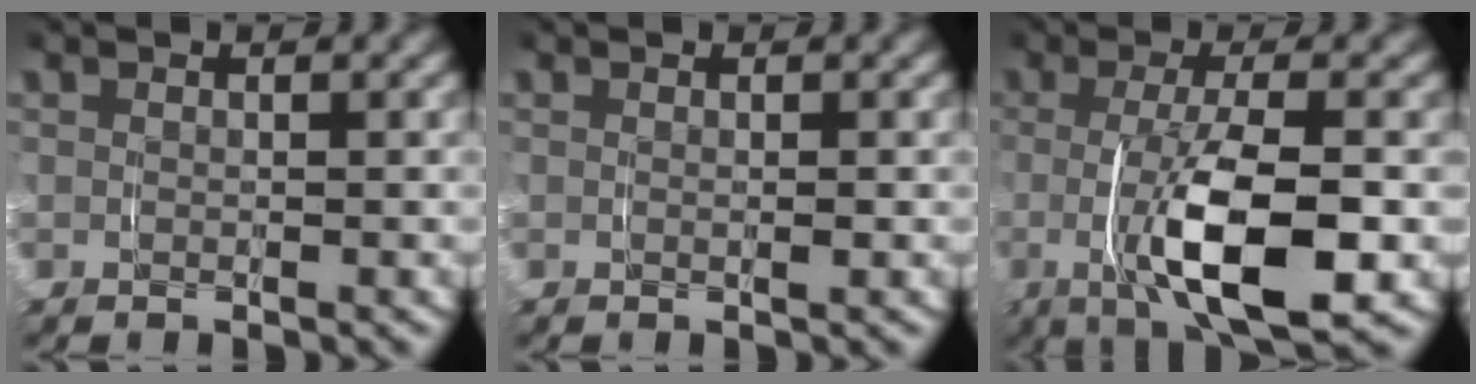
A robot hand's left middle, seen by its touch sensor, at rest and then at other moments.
{"total": 0.5, "force": [0.2, 0.2, 0.4], "torque": [-0.003, 0.006, 0.000]}
{"total": 8.2, "force": [-1.8, 2.5, 7.6], "torque": [-0.131, -0.007, -0.022]}